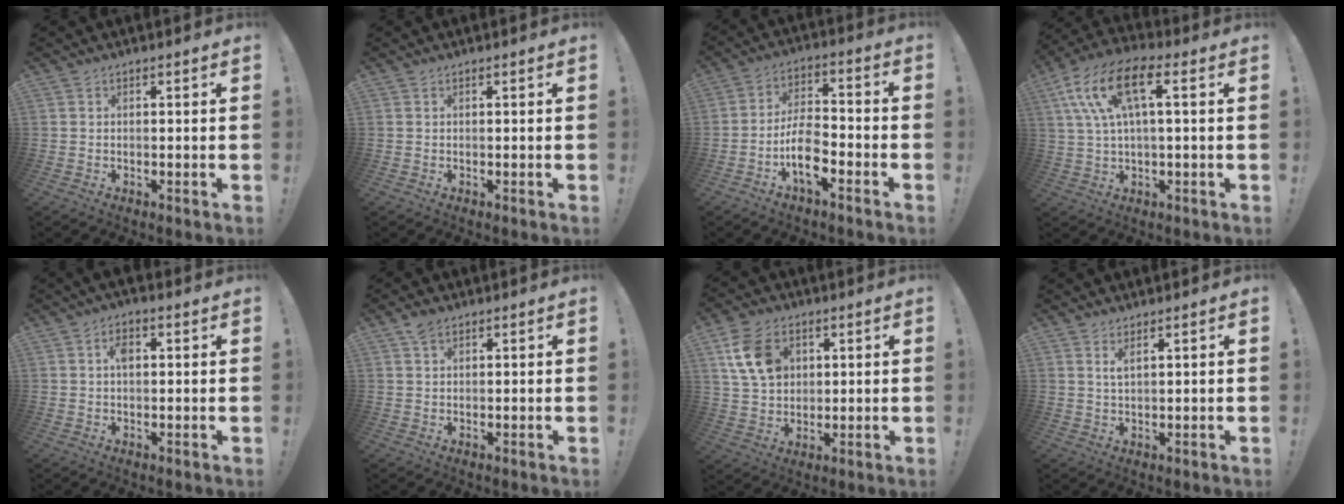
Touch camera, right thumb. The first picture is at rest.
{"total": 0.0}
{"total": 11.0, "force": [-5.4, 5.1, 8.1], "torque": [-0.153, 0.023, -0.096]}
{"total": 14.0, "force": [4.0, 6.0, 12.0], "torque": [-0.241, 0.006, 0.069]}
{"total": 3.9, "force": [0.9, 2.4, 3.1], "torque": [-0.051, 0.008, 0.011]}
{"total": 3.1, "force": [2.0, 1.6, 1.7], "torque": [-0.026, -0.005, 0.038]}
{"total": 13.1, "force": [4.9, 9.7, 7.3], "torque": [-0.118, -0.007, 0.100]}
{"total": 2.6, "force": [1.6, 0.5, 1.9], "torque": [-0.039, -0.004, 0.029]}